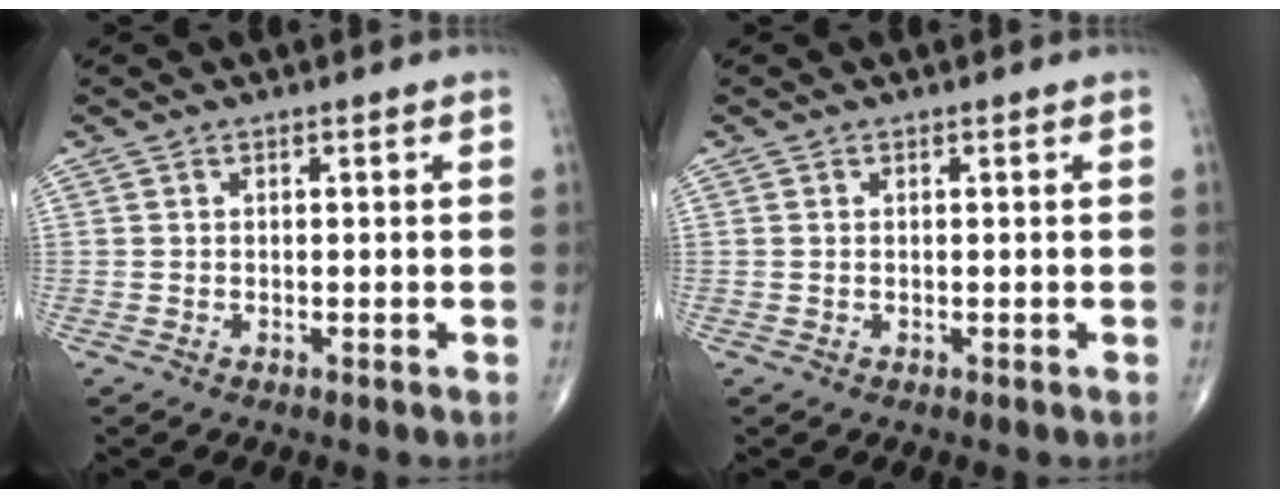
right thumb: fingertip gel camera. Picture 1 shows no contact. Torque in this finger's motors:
{"motor_torque": [0.17, 0.06, -0.09, -0.19, 0.02]}